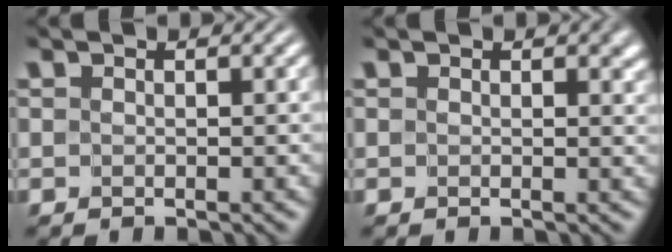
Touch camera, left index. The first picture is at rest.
{"total": 2.3, "force": [0.9, 1.3, 1.7], "torque": [-0.014, 0.000, 0.013]}